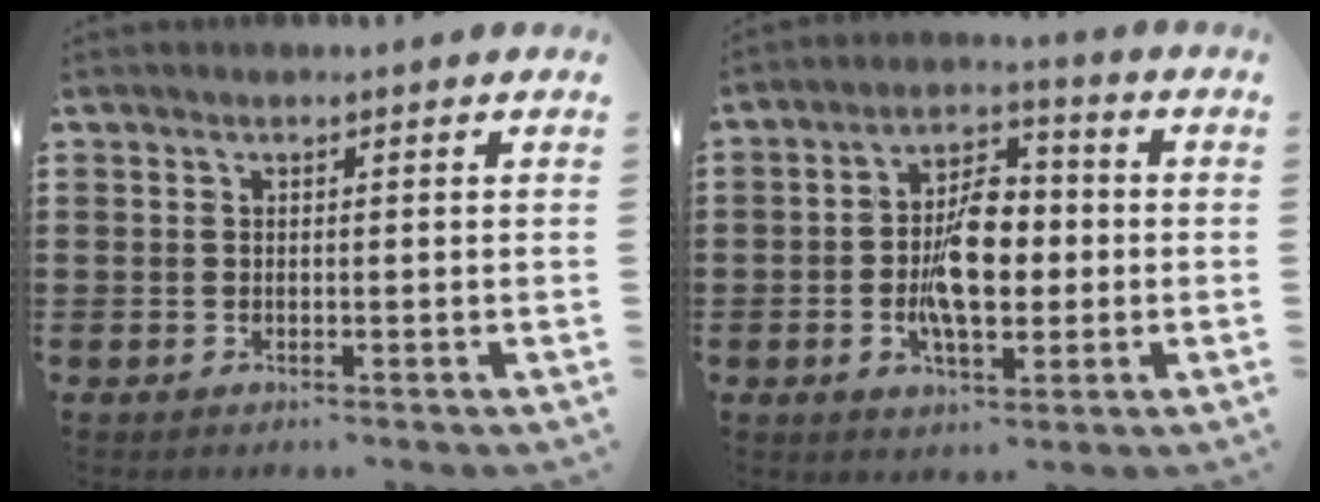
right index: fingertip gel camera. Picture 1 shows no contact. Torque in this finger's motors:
{"motor_torque": [2.14, 0.00, 0.73, 0.21]}